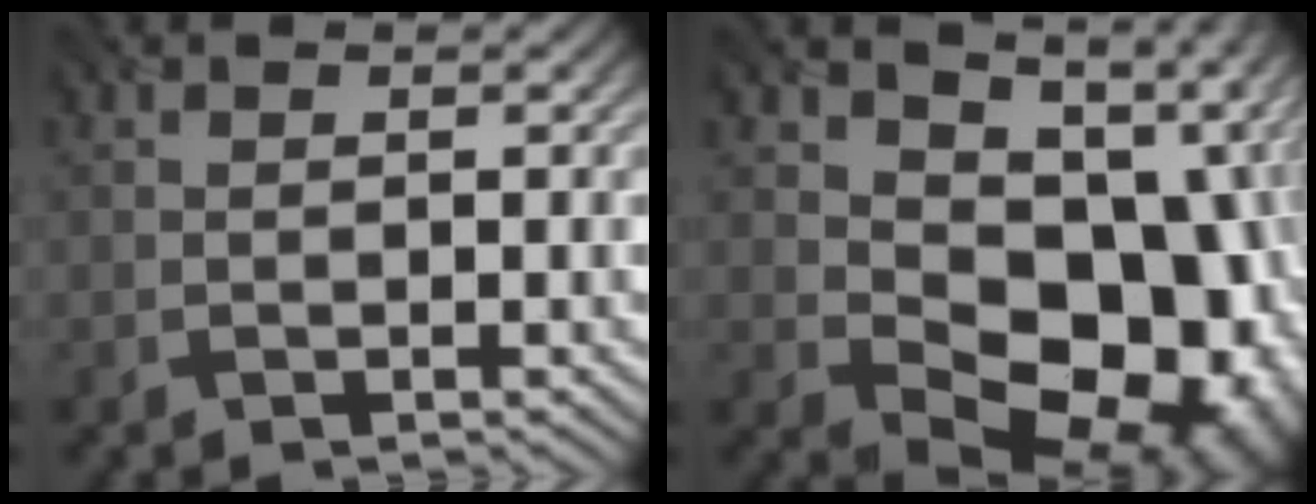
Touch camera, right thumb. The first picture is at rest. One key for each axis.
{"total": 18.8, "fx": -0.3, "fy": 13.8, "fz": 12.8, "tx": -0.123, "ty": -0.029, "tz": 0.004}